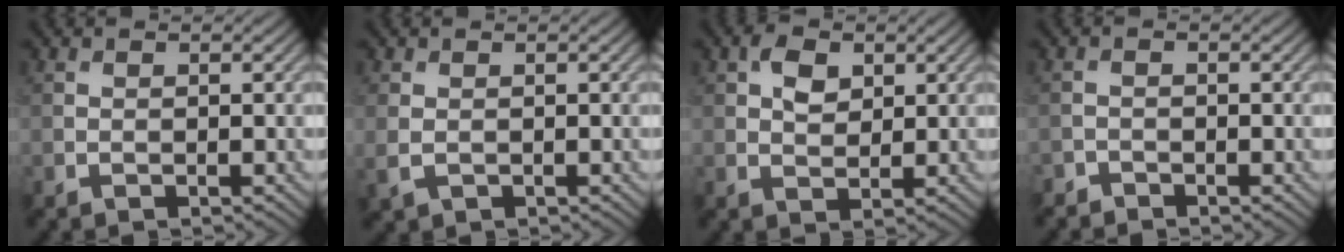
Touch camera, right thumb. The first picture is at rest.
{"total": 2.1, "force": [-0.2, 1.5, 1.4], "torque": [-0.047, -0.005, -0.001]}
{"total": 3.4, "force": [1.3, 2.2, 2.2], "torque": [-0.042, 0.003, 0.021]}
{"total": 1.3, "force": [-1.2, 0.4, 0.0], "torque": [0.001, 0.000, -0.027]}